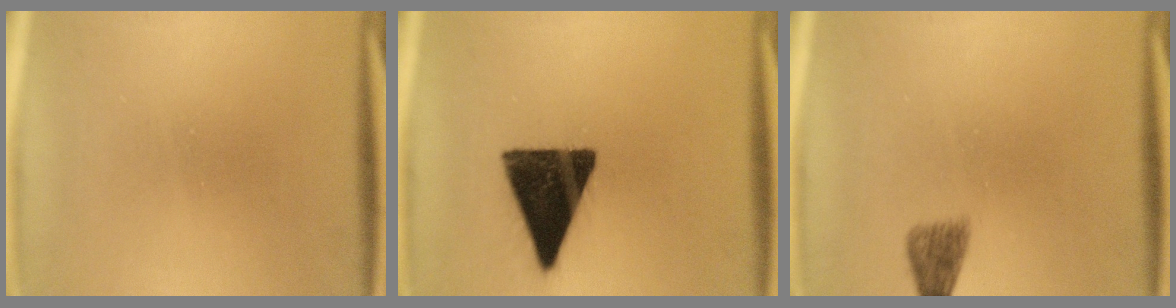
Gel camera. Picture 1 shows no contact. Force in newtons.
{"total": 15.4}
{"total": 2.1}